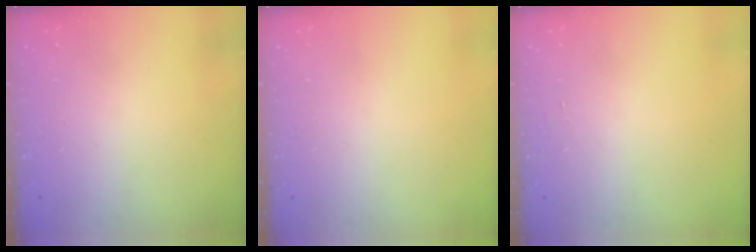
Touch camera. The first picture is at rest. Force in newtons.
{"total": 0.0}
{"total": 1.3, "press": 1.3, "slide": 0.1}